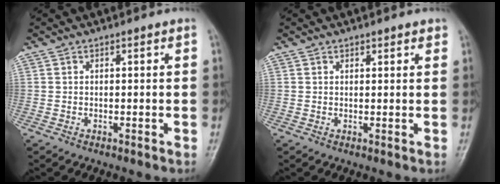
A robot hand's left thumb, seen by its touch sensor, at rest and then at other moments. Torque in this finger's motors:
{"motor_torque": [-0.71, 0.00, -0.20, 0.02, -0.02]}